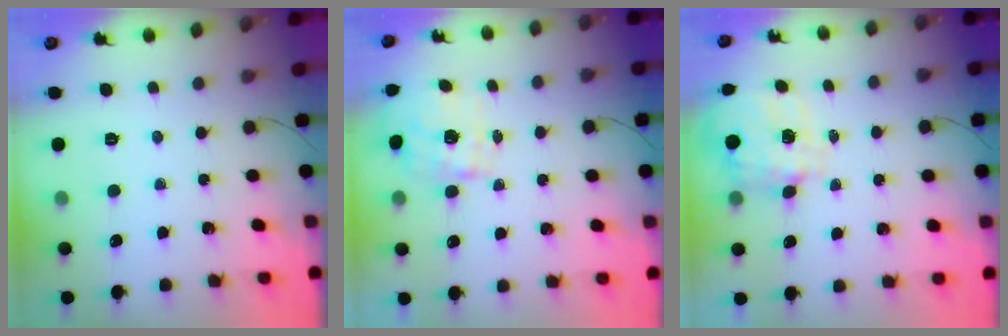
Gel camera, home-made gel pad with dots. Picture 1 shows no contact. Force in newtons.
{"total": 2.2, "press": 2.2, "slide": 0.4}
{"total": 3.5, "press": 3.3, "slide": 1.0}